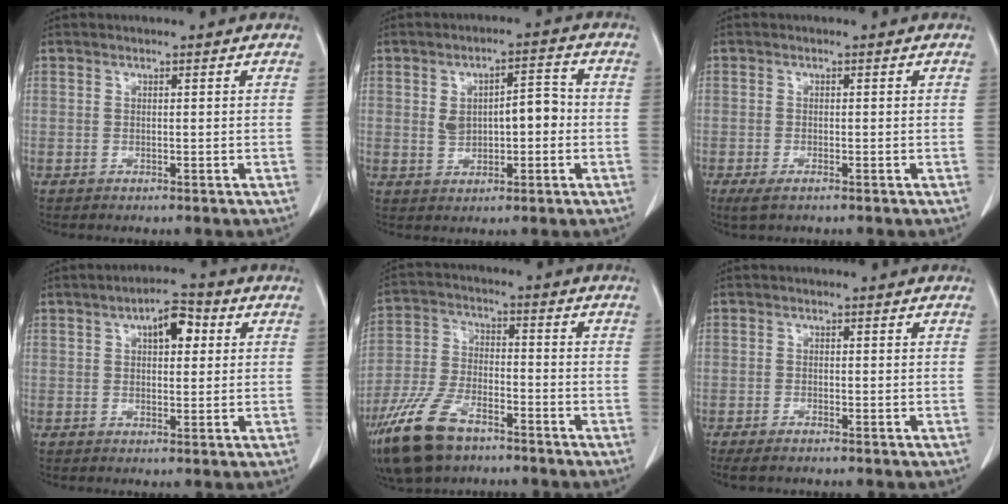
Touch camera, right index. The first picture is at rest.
{"total": 6.7, "force": [0.1, 3.3, 5.8], "torque": [-0.098, 0.023, 0.009]}
{"total": 2.3, "force": [-1.5, 0.6, 1.6], "torque": [-0.034, -0.005, -0.023]}
{"total": 5.5, "force": [1.9, 2.4, 4.6], "torque": [-0.071, 0.016, 0.026]}
{"total": 12.5, "force": [-8.3, 5.5, 7.5], "torque": [-0.162, -0.012, -0.158]}
{"total": 2.3, "force": [-1.9, 0.5, 1.2], "torque": [-0.020, -0.004, -0.029]}